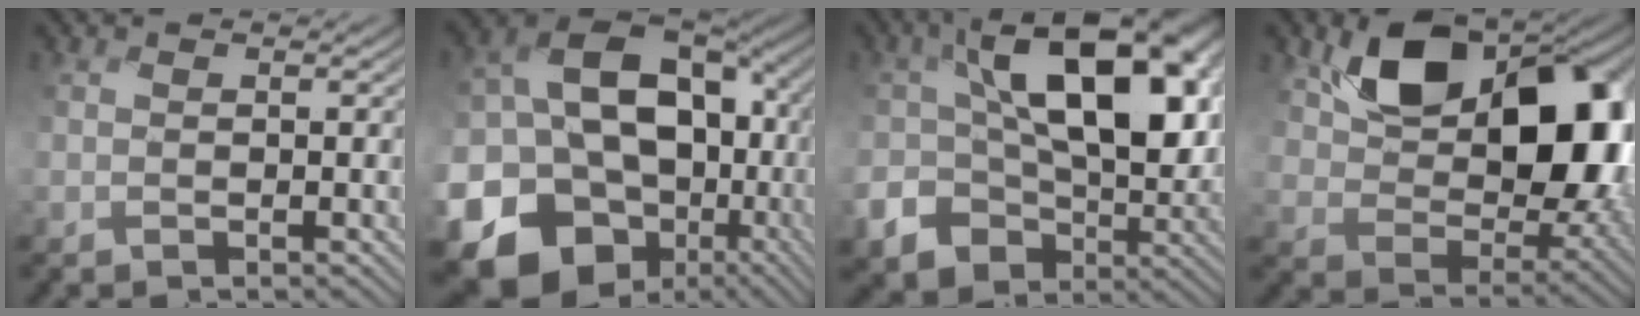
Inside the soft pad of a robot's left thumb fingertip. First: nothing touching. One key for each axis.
{"total": 20.4, "fx": -4.3, "fy": 16.0, "fz": 11.8, "tx": -0.266, "ty": -0.045, "tz": -0.056}
{"total": 16.3, "fx": 0.4, "fy": 11.1, "fz": 12.0, "tx": -0.187, "ty": -0.035, "tz": 0.024}
{"total": 14.3, "fx": 3.7, "fy": 9.4, "fz": 10.2, "tx": -0.166, "ty": -0.016, "tz": 0.074}